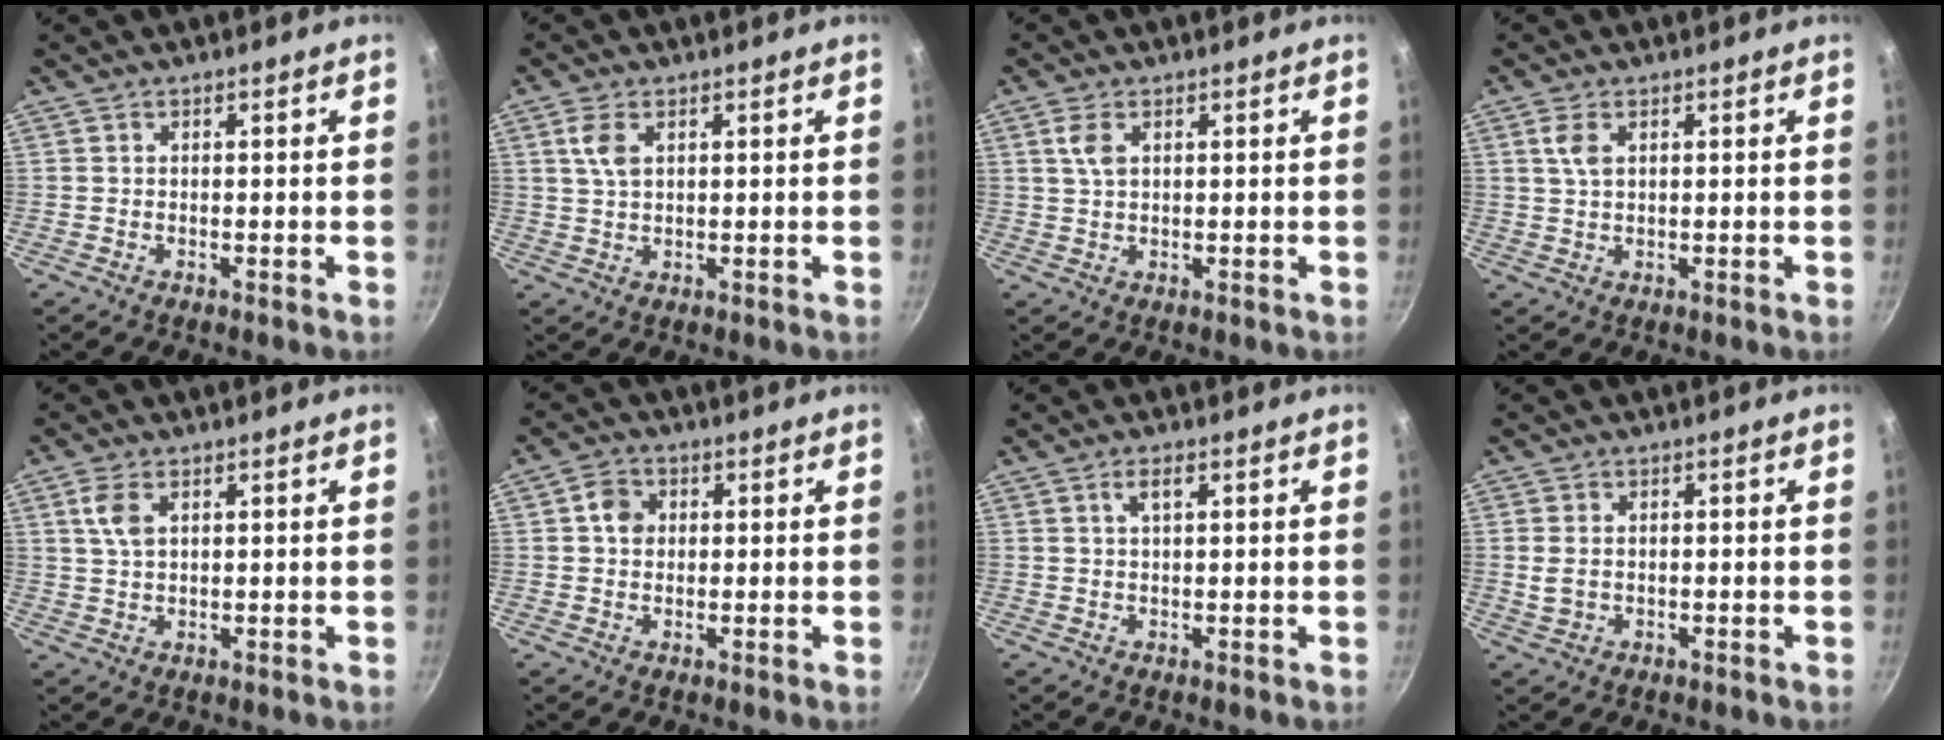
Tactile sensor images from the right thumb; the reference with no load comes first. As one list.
[{"total": 4.2, "force": [1.6, 2.2, 3.2], "torque": [-0.063, -0.004, 0.033]}, {"total": 3.5, "force": [1.3, 1.8, 2.6], "torque": [-0.051, -0.003, 0.027]}, {"total": 3.4, "force": [1.3, 1.7, 2.6], "torque": [-0.051, -0.003, 0.027]}, {"total": 4.3, "force": [1.7, 2.3, 3.3], "torque": [-0.065, -0.003, 0.033]}, {"total": 4.1, "force": [0.8, 3.3, 2.2], "torque": [-0.027, 0.006, 0.007]}, {"total": 2.1, "force": [0.9, 0.7, 1.8], "torque": [-0.033, 0.003, 0.018]}, {"total": 2.8, "force": [0.0, 2.1, 1.9], "torque": [-0.036, 0.004, 0.003]}]